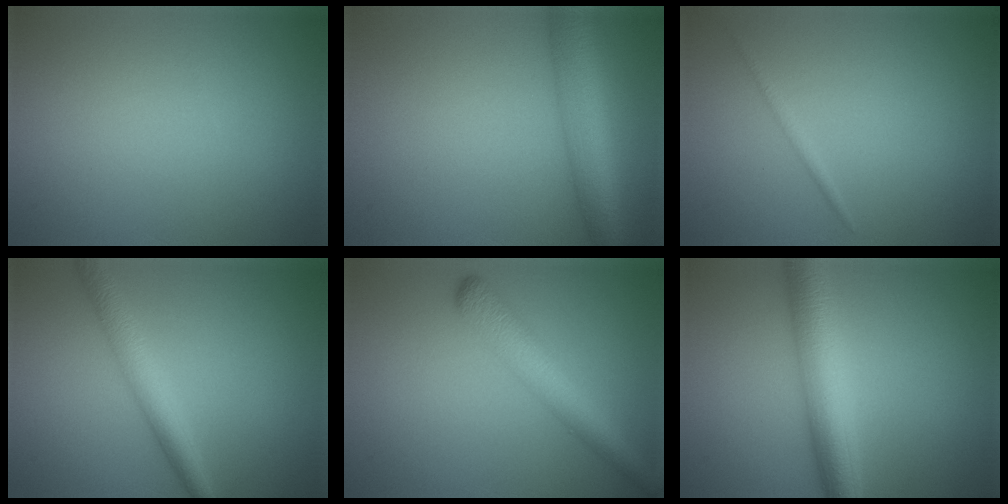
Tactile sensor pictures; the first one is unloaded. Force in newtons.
{"total": 6.7, "press": 6.7, "slide": 0.3}
{"total": 0.7, "press": 0.7, "slide": 0.0}
{"total": 3.4, "press": 3.4, "slide": 0.1}
{"total": 4.4, "press": 4.4, "slide": 0.1}
{"total": 6.3, "press": 6.3, "slide": 0.0}